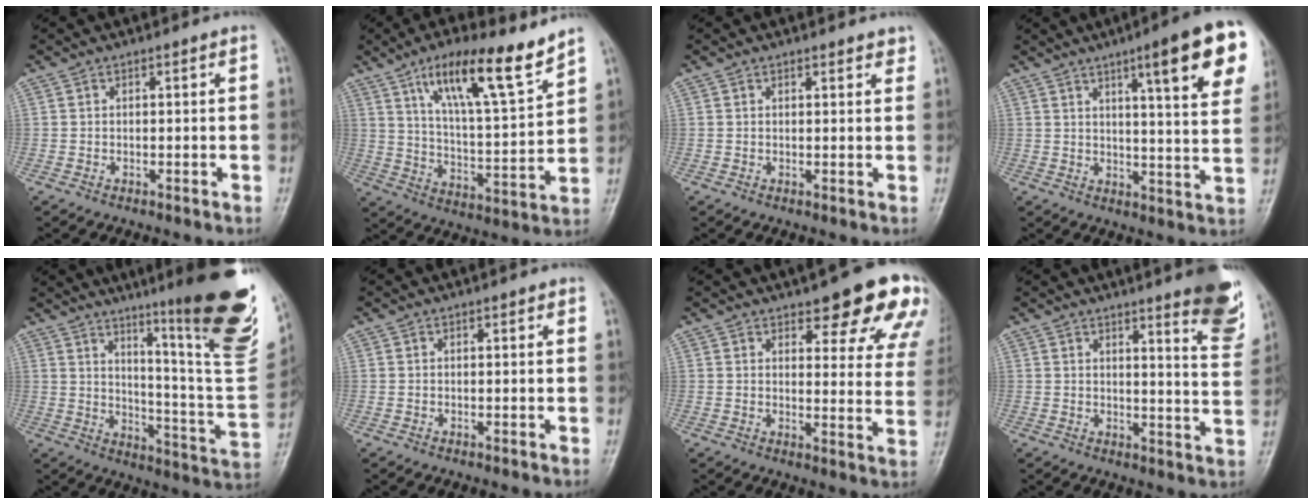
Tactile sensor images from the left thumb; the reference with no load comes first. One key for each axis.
{"total": 15.8, "fx": 10.5, "fy": 3.2, "fz": 11.4, "tx": -0.175, "ty": -0.057, "tz": 0.187}
{"total": 2.0, "fx": 1.7, "fy": 0.7, "fz": 0.7, "tx": 0.005, "ty": -0.005, "tz": 0.017}
{"total": 16.8, "fx": 8.2, "fy": 2.6, "fz": 14.5, "tx": -0.165, "ty": -0.028, "tz": 0.106}
{"total": 25.5, "fx": 15.4, "fy": 2.5, "fz": 20.2, "tx": -0.256, "ty": -0.093, "tz": 0.220}
{"total": 0.6, "fx": 0.3, "fy": 0.3, "fz": 0.5, "tx": -0.005, "ty": 0.000, "tz": 0.002}
{"total": 16.0, "fx": 10.7, "fy": 5.3, "fz": 10.6, "tx": -0.082, "ty": -0.051, "tz": 0.118}
{"total": 11.5, "fx": 7.4, "fy": 1.9, "fz": 8.5, "tx": -0.084, "ty": -0.050, "tz": 0.085}